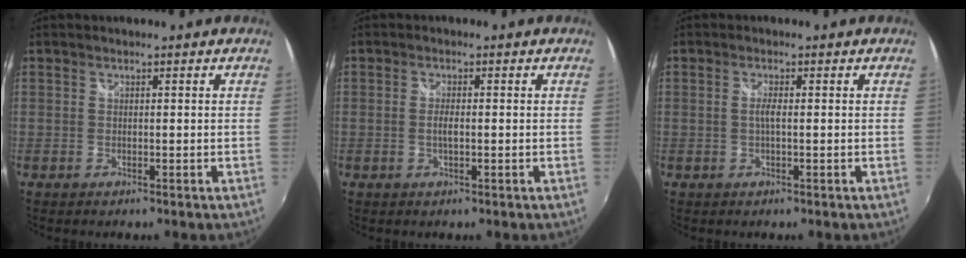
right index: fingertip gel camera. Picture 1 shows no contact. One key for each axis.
{"total": 1.8, "fx": -0.3, "fy": 0.4, "fz": 1.7, "tx": -0.034, "ty": -0.001, "tz": -0.006}
{"total": 1.6, "fx": -0.1, "fy": 0.1, "fz": 1.6, "tx": -0.031, "ty": 0.000, "tz": -0.004}